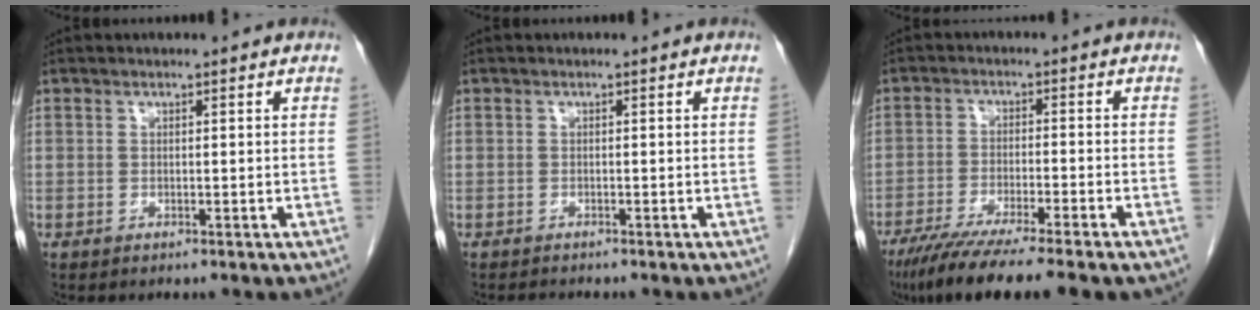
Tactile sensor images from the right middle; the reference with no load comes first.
{"total": 0.9, "force": [-0.9, 0.0, 0.1], "torque": [-0.011, -0.008, -0.014]}
{"total": 12.1, "force": [-9.4, 0.1, 7.6], "torque": [-0.119, -0.032, -0.148]}